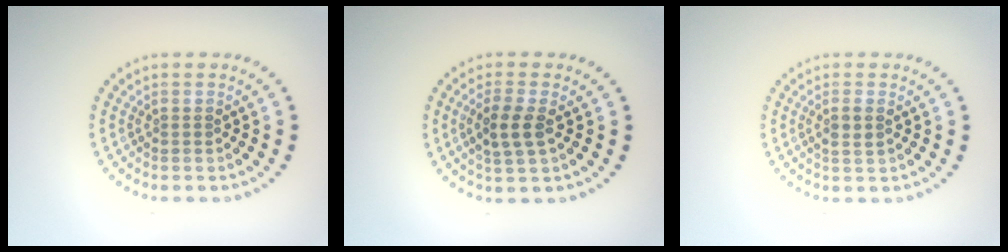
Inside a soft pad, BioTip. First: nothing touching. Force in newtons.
{"total": 2.8, "press": 2.7, "slide": 0.8}
{"total": 1.4, "press": 1.3, "slide": 0.5}